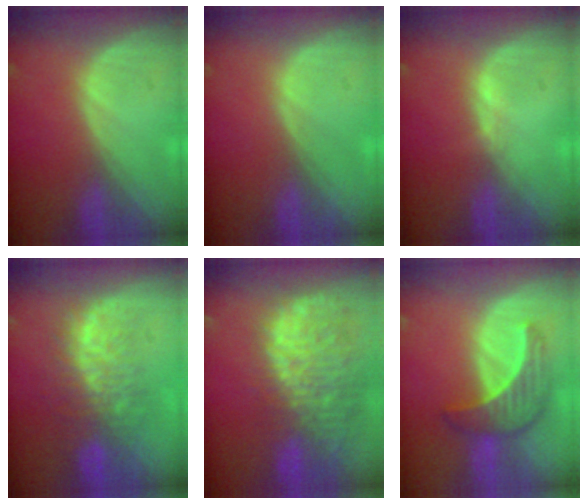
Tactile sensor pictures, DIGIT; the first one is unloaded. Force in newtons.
{"total": 0.0}
{"total": 0.6, "press": 0.5, "slide": 0.3}
{"total": 9.5, "press": 8.5, "slide": 4.2}
{"total": 14.4, "press": 11.7, "slide": 8.3}
{"total": 6.4, "press": 6.4, "slide": 0.8}